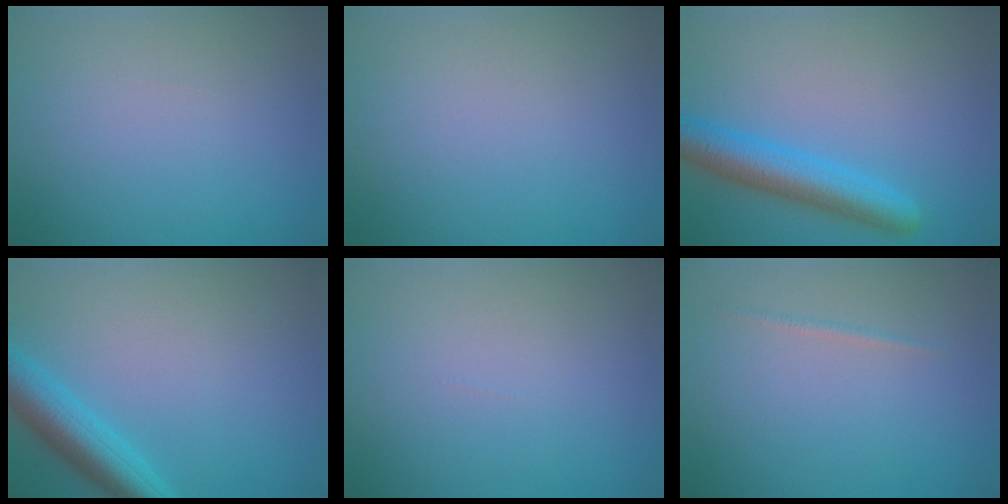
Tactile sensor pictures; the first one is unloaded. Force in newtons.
{"total": 0.0}
{"total": 5.0, "press": 5.0, "slide": 0.3}
{"total": 4.8, "press": 4.8, "slide": 0.2}
{"total": 0.0}
{"total": 0.6, "press": 0.6, "slide": 0.1}